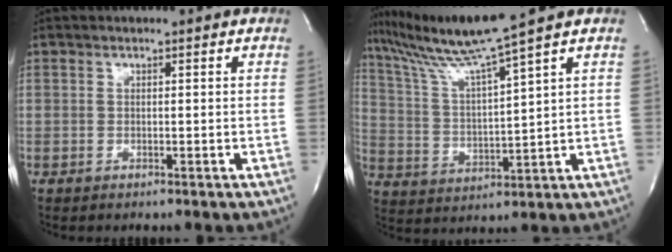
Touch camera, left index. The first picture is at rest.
{"total": 10.9, "force": [8.6, -2.9, 6.1], "torque": [-0.120, -0.005, 0.165]}